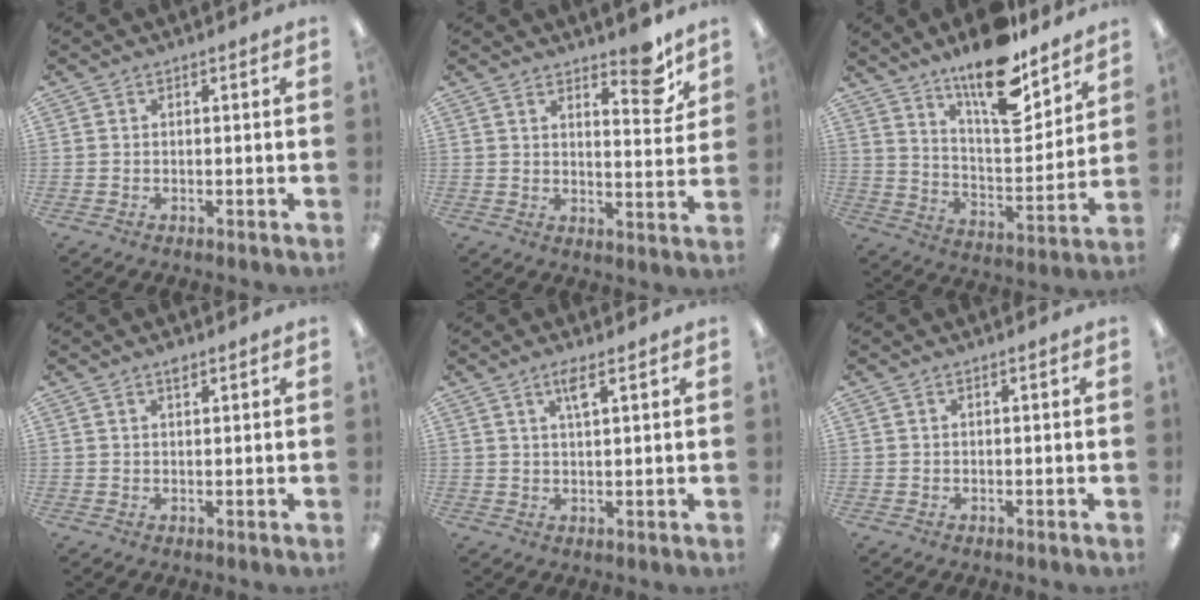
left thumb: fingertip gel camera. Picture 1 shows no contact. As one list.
[{"total": 8.3, "force": [6.2, 2.7, 4.8], "torque": [-0.055, -0.037, 0.100]}, {"total": 17.2, "force": [13.3, 5.2, 9.5], "torque": [-0.151, -0.094, 0.223]}, {"total": 1.8, "force": [1.3, 0.6, 1.1], "torque": [-0.016, -0.003, 0.022]}, {"total": 3.5, "force": [2.3, 0.4, 2.7], "torque": [-0.061, 0.002, 0.038]}, {"total": 0.0}]